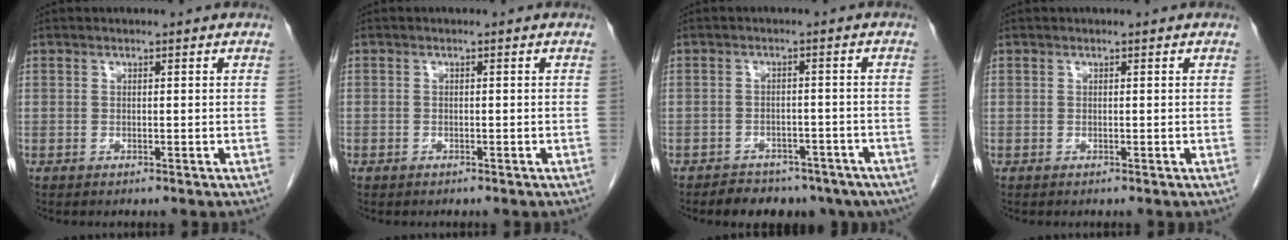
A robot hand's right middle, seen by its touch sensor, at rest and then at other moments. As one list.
[{"total": 0.5, "force": [-0.4, 0.4, 0.0], "torque": [-0.006, 0.002, -0.008]}, {"total": 11.7, "force": [-8.6, 6.5, 4.4], "torque": [-0.056, 0.004, -0.096]}, {"total": 0.0}]